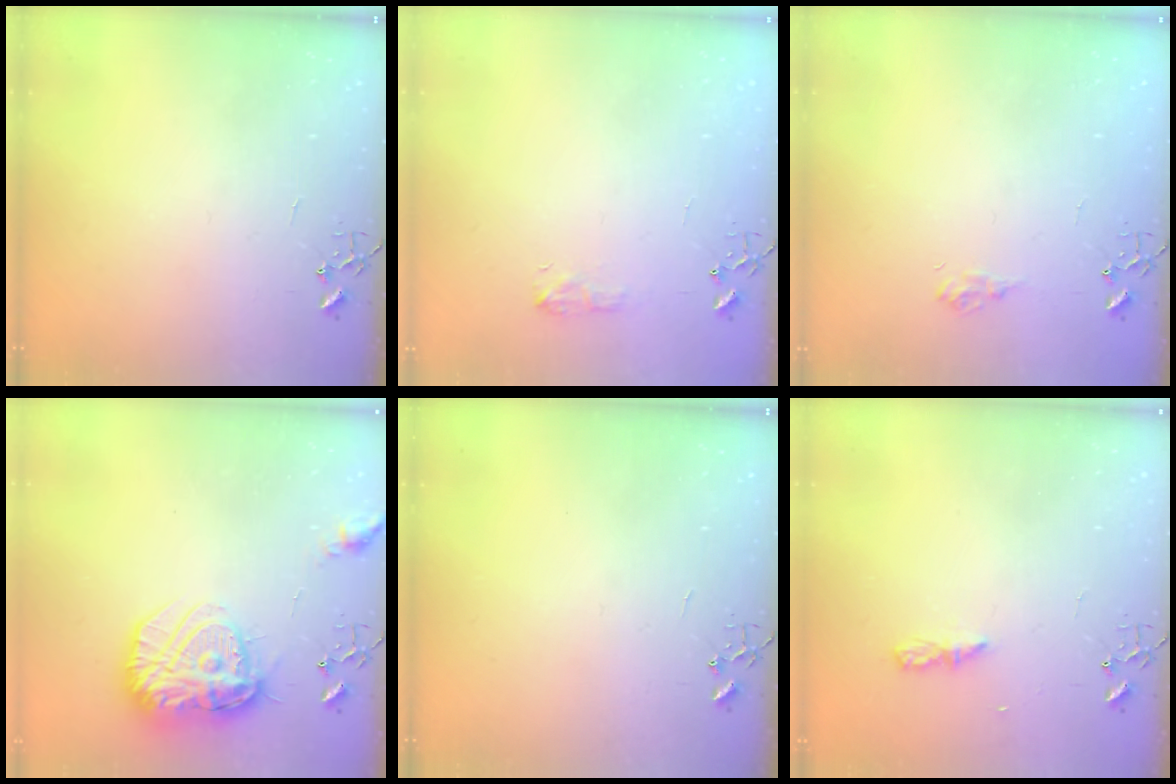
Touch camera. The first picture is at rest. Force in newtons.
{"total": 6.4, "press": 6.3, "slide": 0.7}
{"total": 7.1, "press": 7.0, "slide": 0.7}
{"total": 19.7, "press": 19.7, "slide": 1.5}
{"total": 0.0}
{"total": 4.9, "press": 4.9, "slide": 0.6}